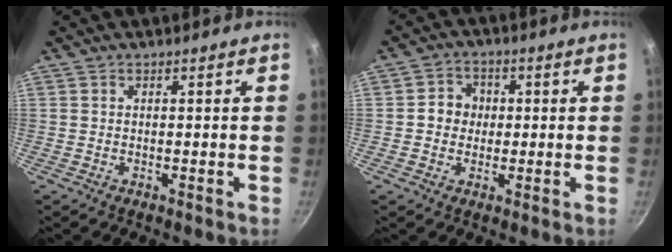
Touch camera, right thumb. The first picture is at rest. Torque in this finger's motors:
{"motor_torque": [0.26, 1.59, 0.43, 0.26, 0.03]}